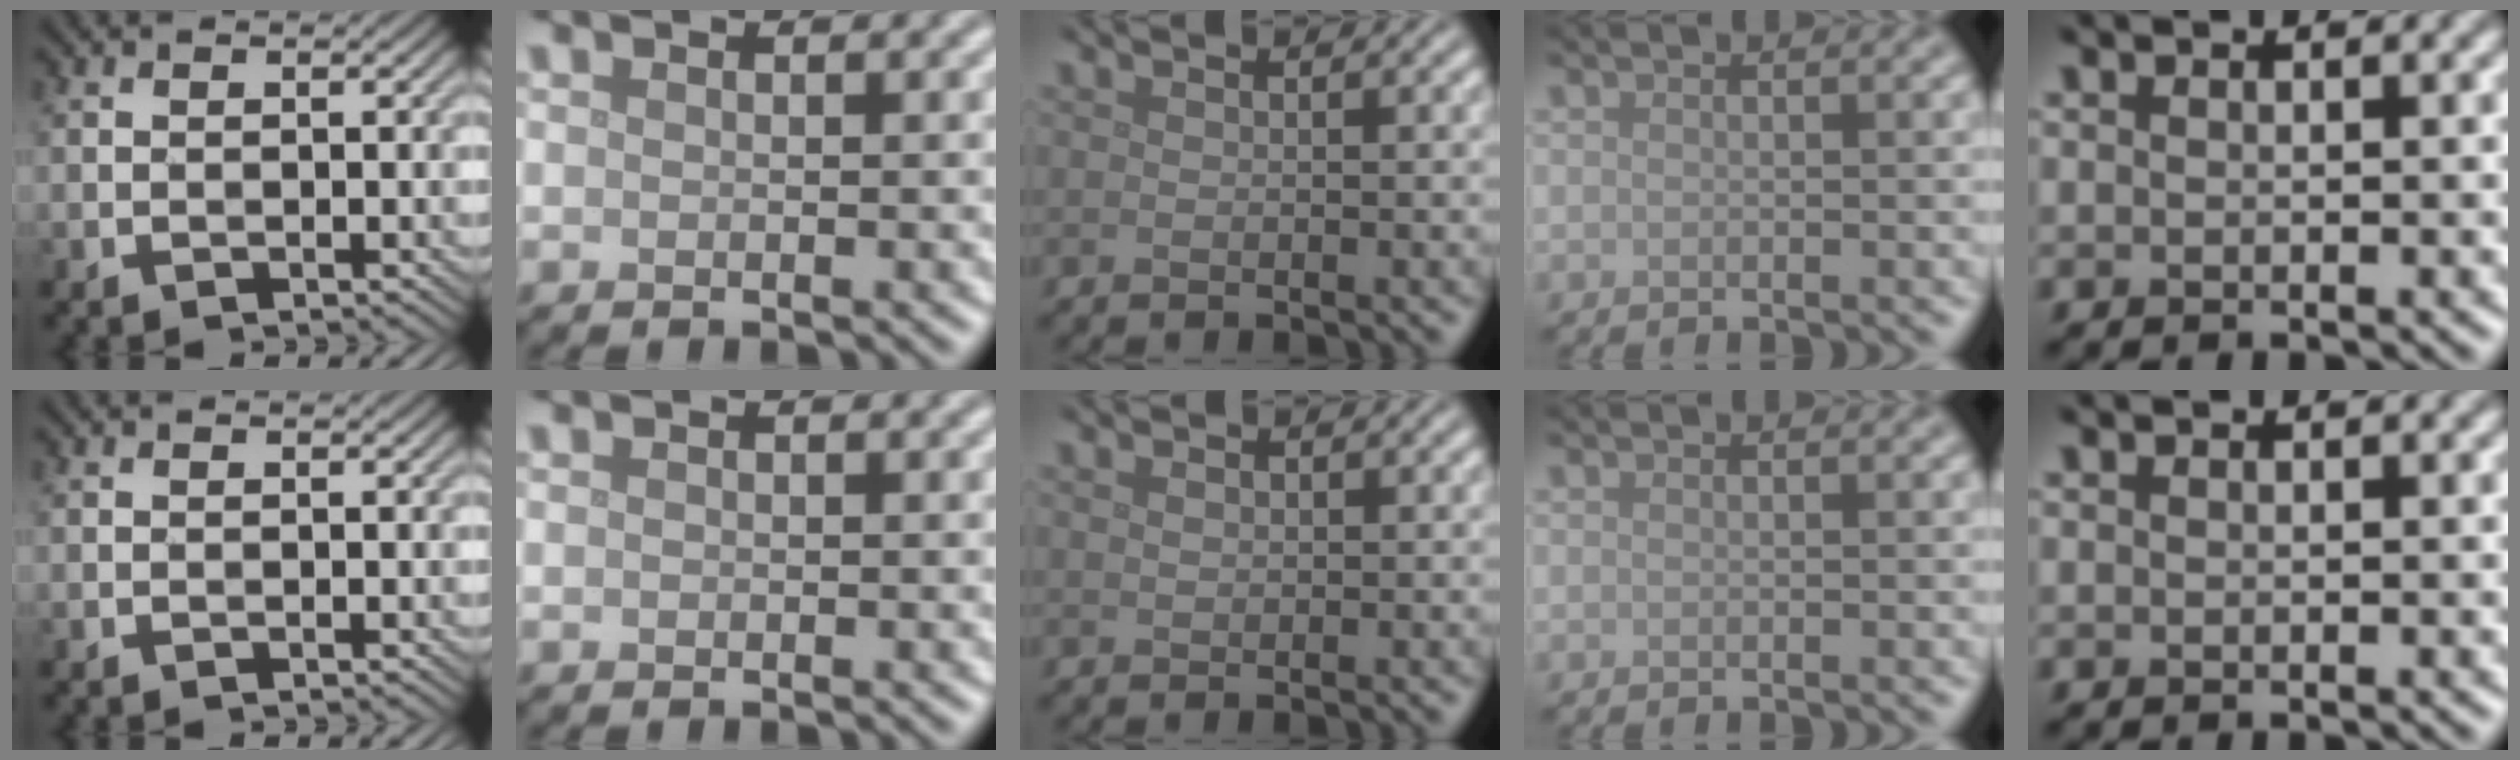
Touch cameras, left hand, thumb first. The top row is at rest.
{"middle": {"total": 0.5, "force": [0.3, 0.4, 0.2], "torque": [-0.006, 0.000, 0.005]}}